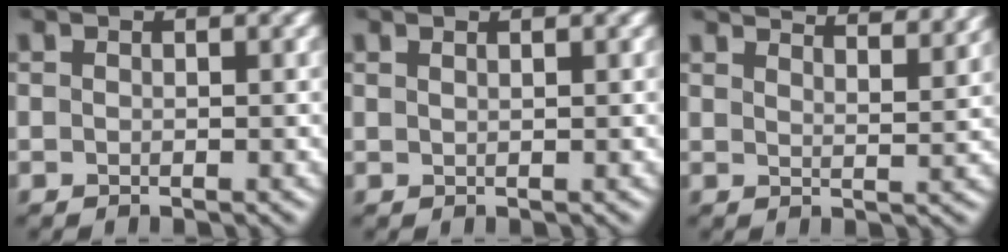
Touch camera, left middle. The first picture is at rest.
{"total": 1.1, "force": [0.8, 0.4, 0.7], "torque": [0.000, -0.003, 0.002]}
{"total": 8.0, "force": [6.9, 1.9, 3.6], "torque": [-0.023, 0.023, 0.051]}